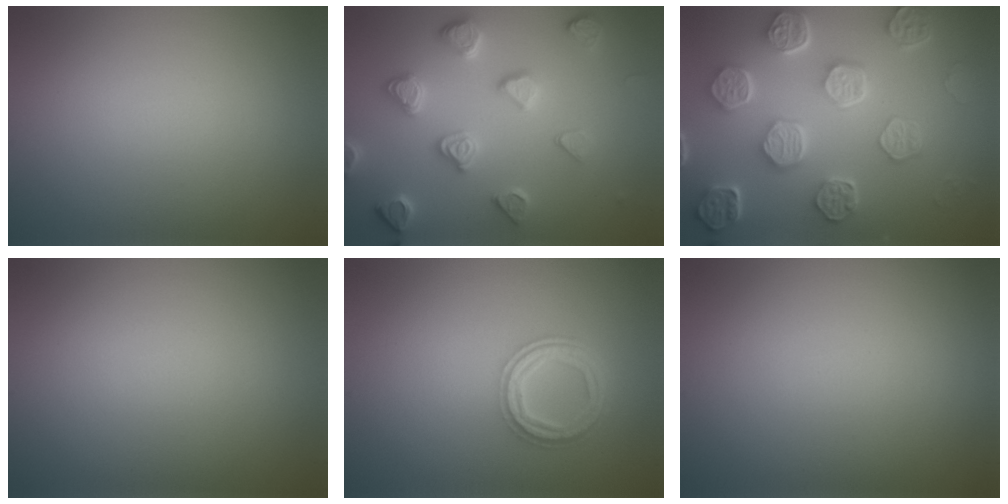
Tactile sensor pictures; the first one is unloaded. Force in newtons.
{"total": 4.6, "press": 4.2, "slide": 2.0}
{"total": 8.1, "press": 6.1, "slide": 5.4}
{"total": 0.0}
{"total": 4.1, "press": 3.1, "slide": 2.6}
{"total": 0.0}